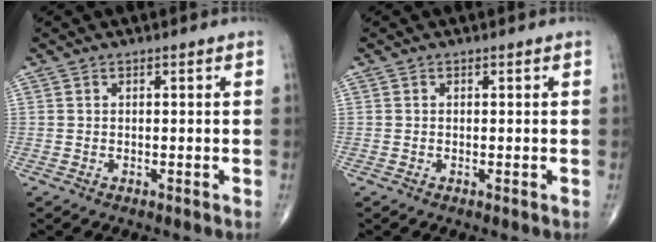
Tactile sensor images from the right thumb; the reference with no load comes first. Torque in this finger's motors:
{"motor_torque": [-0.03, 0.02, 0.03, -0.18, 0.06]}